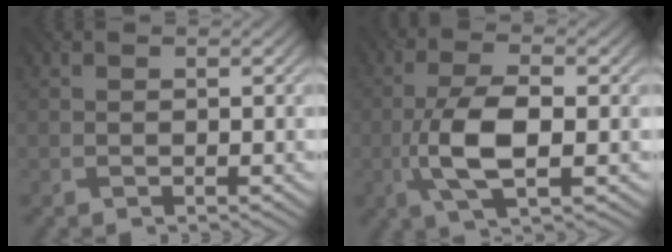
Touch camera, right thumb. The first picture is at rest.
{"total": 7.6, "force": [-1.5, 2.9, 6.9], "torque": [-0.146, 0.003, -0.034]}